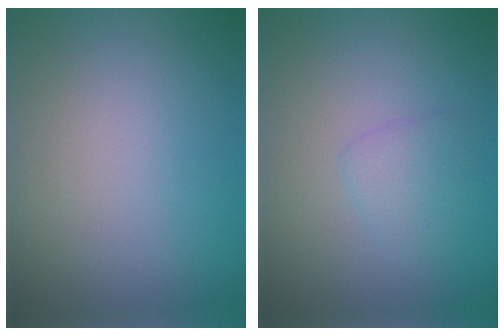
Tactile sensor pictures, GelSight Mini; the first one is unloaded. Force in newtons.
{"total": 1.6, "press": 1.6, "slide": 0.1}